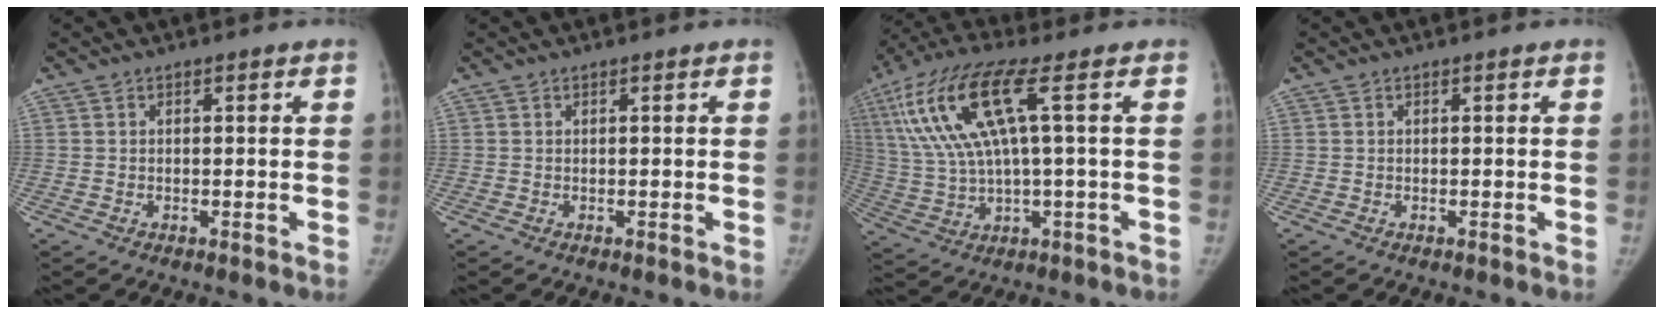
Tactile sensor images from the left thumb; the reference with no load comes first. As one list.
[{"total": 0.0}, {"total": 15.7, "force": [4.3, 3.2, 14.8], "torque": [-0.350, 0.019, 0.089]}, {"total": 0.0}]